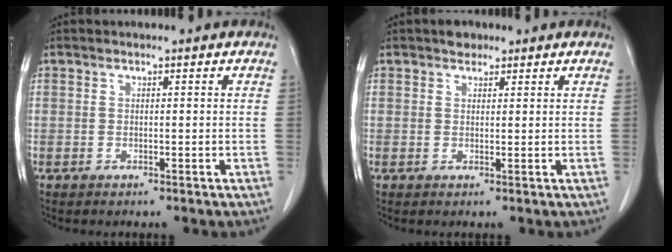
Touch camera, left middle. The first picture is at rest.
{"total": 1.9, "force": [1.4, 1.2, 0.5], "torque": [-0.010, 0.006, 0.020]}